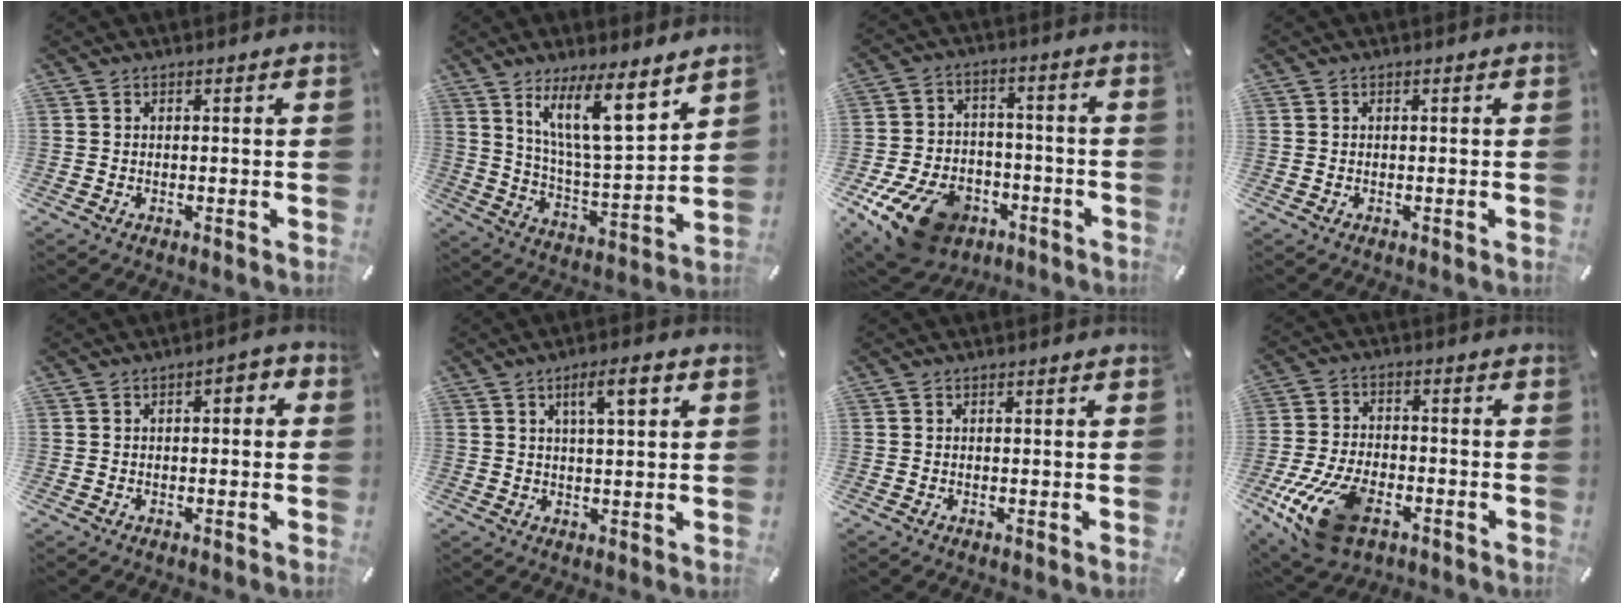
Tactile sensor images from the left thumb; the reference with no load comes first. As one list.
[{"total": 15.9, "force": [10.2, 4.2, 11.5], "torque": [-0.205, -0.053, 0.171]}, {"total": 15.6, "force": [-9.1, 9.7, 8.1], "torque": [-0.144, 0.060, -0.150]}, {"total": 0.0}, {"total": 2.7, "force": [-0.6, 1.3, 2.3], "torque": [-0.034, 0.009, -0.016]}, {"total": 6.9, "force": [2.9, 1.6, 6.0], "torque": [-0.099, -0.005, 0.043]}, {"total": 0.0}, {"total": 16.3, "force": [-7.6, 9.0, 11.2], "torque": [-0.229, 0.028, -0.125]}]